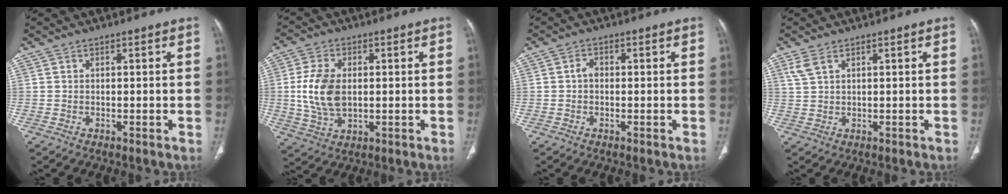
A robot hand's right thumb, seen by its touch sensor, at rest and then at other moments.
{"total": 10.2, "force": [0.5, 6.3, 8.0], "torque": [-0.163, -0.002, 0.016]}
{"total": 1.7, "force": [-0.1, 1.2, 1.1], "torque": [-0.014, 0.006, -0.007]}
{"total": 2.7, "force": [1.6, 1.2, 1.8], "torque": [-0.046, 0.007, 0.046]}